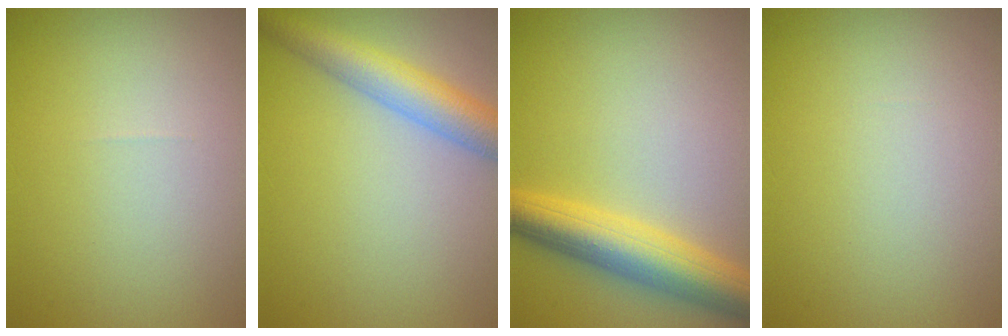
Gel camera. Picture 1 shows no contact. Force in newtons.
{"total": 5.1, "press": 5.1, "slide": 0.2}
{"total": 6.2, "press": 6.2, "slide": 0.3}
{"total": 0.0}